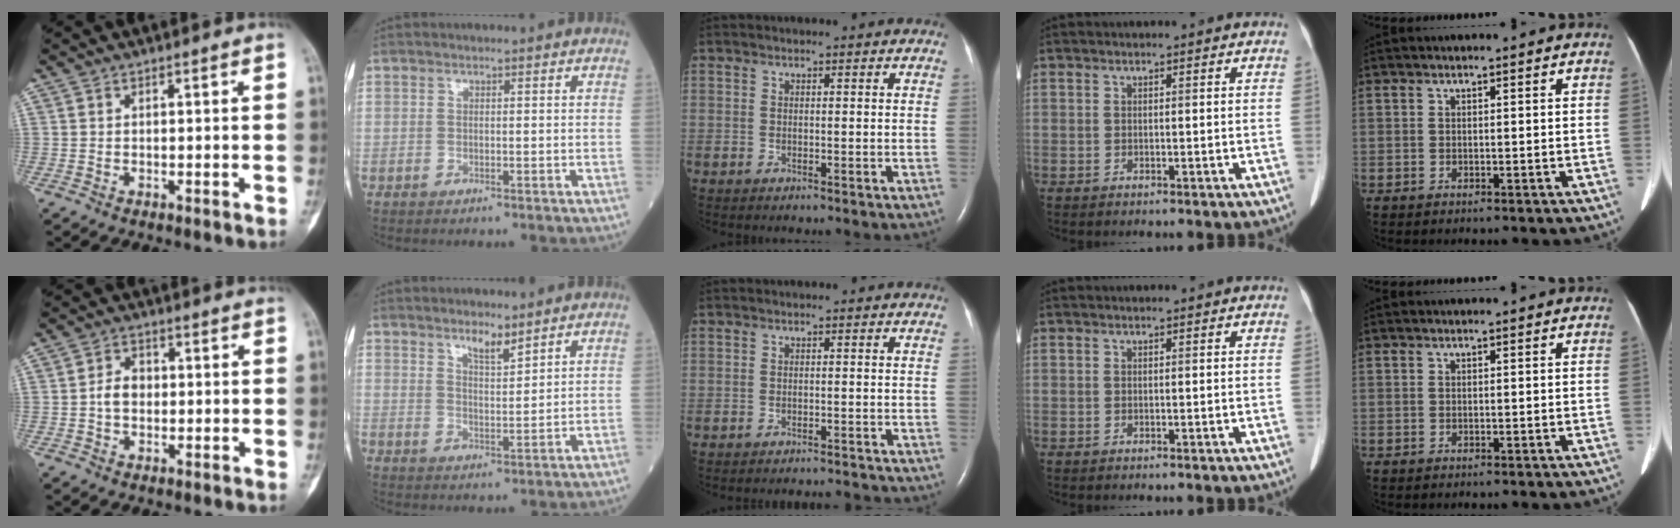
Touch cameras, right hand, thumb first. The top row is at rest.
{"thumb": {"total": 4.1, "force": [-0.1, 3.1, 2.7], "torque": [-0.041, 0.012, -0.008]}, "index": {"total": 3.7, "force": [3.0, 0.6, 2.1], "torque": [-0.039, -0.007, 0.055]}, "middle": {"total": 4.7, "force": [-4.7, 0.3, 0.5], "torque": [-0.007, -0.007, -0.055]}}